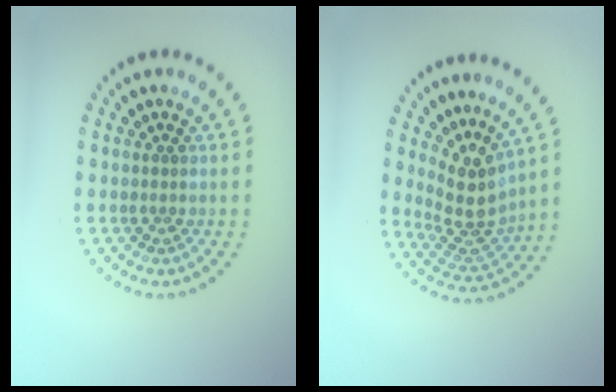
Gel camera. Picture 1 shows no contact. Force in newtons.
{"total": 3.9, "press": 3.0, "slide": 2.5}